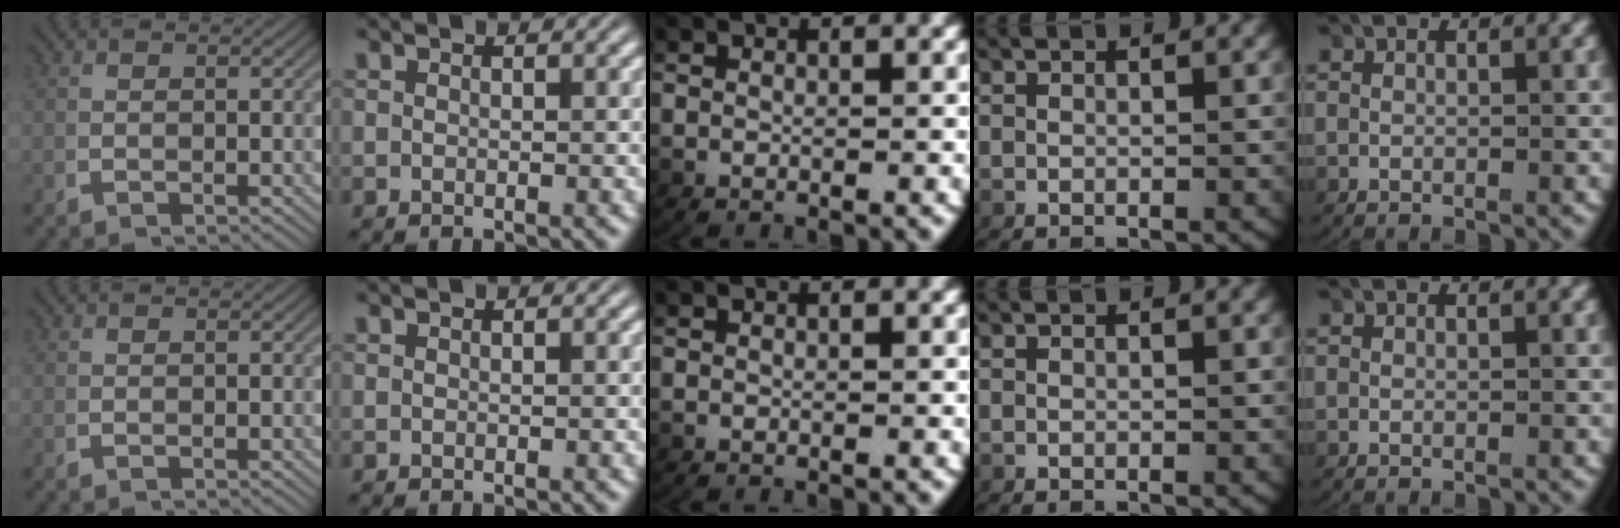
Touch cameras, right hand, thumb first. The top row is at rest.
{}